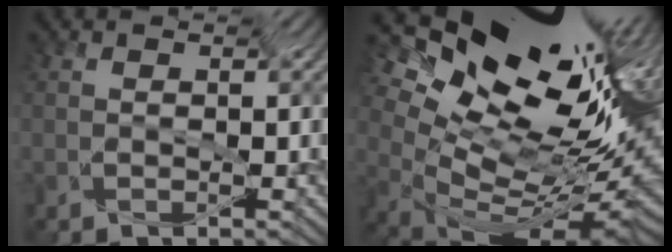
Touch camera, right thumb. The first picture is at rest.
{"total": 13.4, "force": [6.2, 5.5, 10.6], "torque": [-0.157, 0.058, 0.113]}